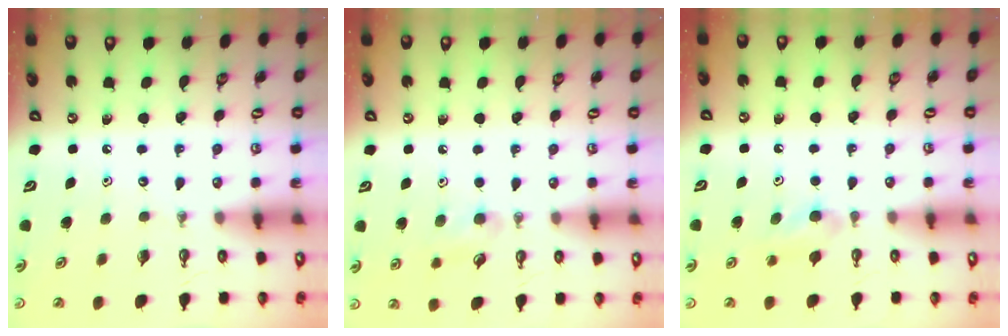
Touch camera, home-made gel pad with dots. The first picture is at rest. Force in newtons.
{"total": 6.1, "press": 6.0, "slide": 1.4}
{"total": 4.7, "press": 4.6, "slide": 1.0}